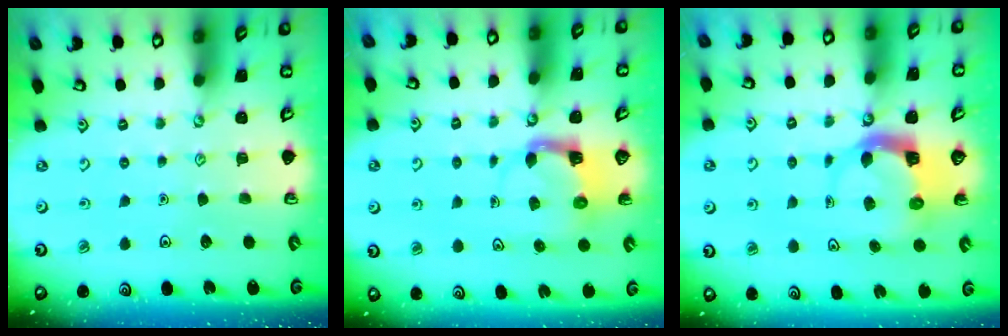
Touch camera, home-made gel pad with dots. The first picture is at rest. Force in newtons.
{"total": 3.9, "press": 3.9, "slide": 0.6}
{"total": 4.8, "press": 4.7, "slide": 0.8}